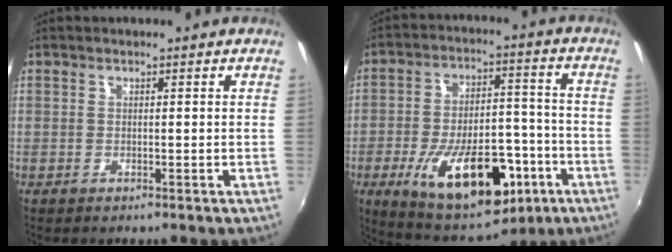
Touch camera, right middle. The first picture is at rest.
{"total": 21.9, "force": [-9.5, 10.8, 16.5], "torque": [-0.291, -0.004, -0.122]}